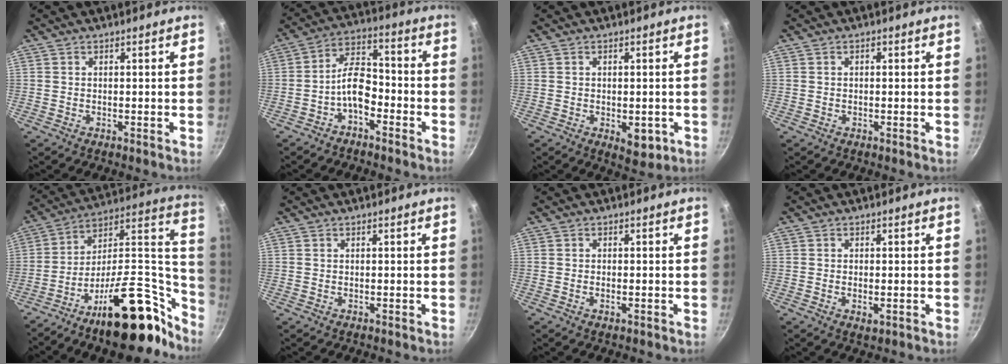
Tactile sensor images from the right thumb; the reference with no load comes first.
{"total": 7.8, "force": [-3.6, 4.2, 5.6], "torque": [-0.083, 0.050, -0.073]}
{"total": 5.2, "force": [-1.4, 2.9, 4.1], "torque": [-0.040, 0.000, -0.012]}
{"total": 0.8, "force": [0.2, 0.6, 0.6], "torque": [-0.010, 0.006, 0.003]}
{"total": 29.1, "force": [-15.4, 13.1, 20.9], "torque": [-0.240, 0.108, -0.244]}
{"total": 0.0}
{"total": 1.3, "force": [-0.4, 0.5, 1.1], "torque": [-0.023, 0.002, -0.009]}
{"total": 2.1, "force": [-0.6, 1.0, 1.8], "torque": [-0.032, -0.003, -0.009]}